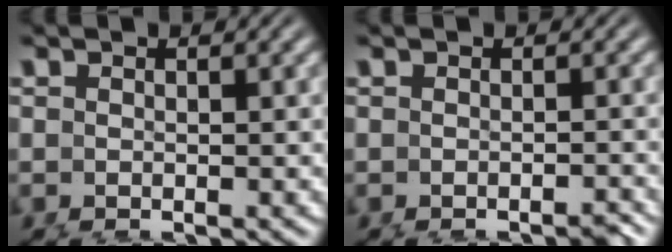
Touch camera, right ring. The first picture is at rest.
{"total": 1.4, "force": [-1.3, 0.1, 0.6], "torque": [-0.007, 0.000, -0.018]}